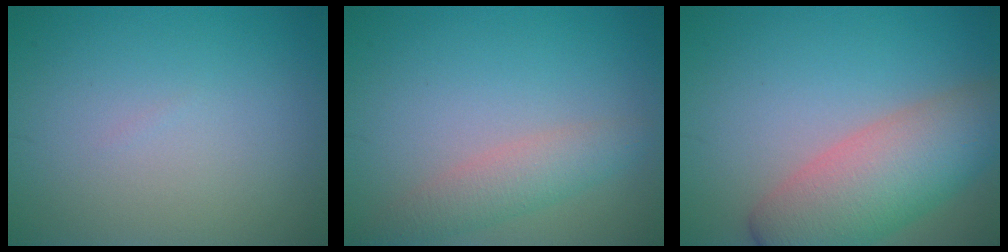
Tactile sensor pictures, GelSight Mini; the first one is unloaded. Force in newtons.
{"total": 2.9, "press": 2.9, "slide": 0.2}
{"total": 8.0, "press": 8.0, "slide": 0.8}